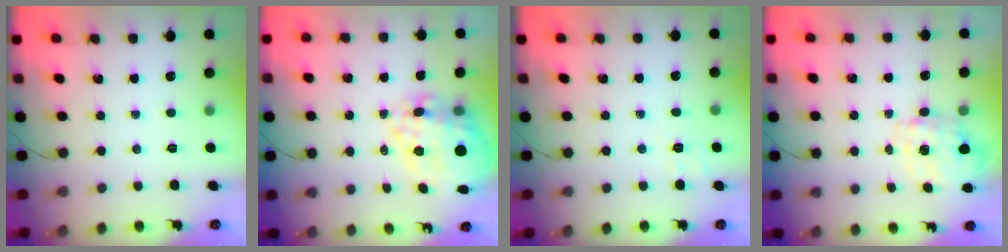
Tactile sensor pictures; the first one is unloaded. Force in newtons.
{"total": 18.9, "press": 18.4, "slide": 4.3}
{"total": 2.4, "press": 1.7, "slide": 1.7}
{"total": 3.6, "press": 3.6, "slide": 0.7}